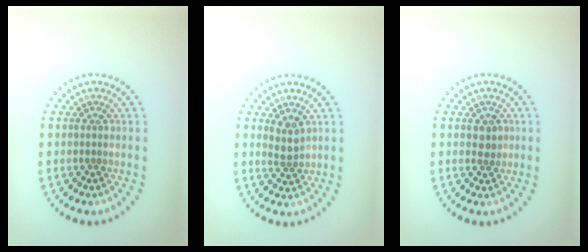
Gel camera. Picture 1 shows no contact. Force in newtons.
{"total": 1.7, "press": 1.4, "slide": 1.0}
{"total": 1.4, "press": 1.3, "slide": 0.3}